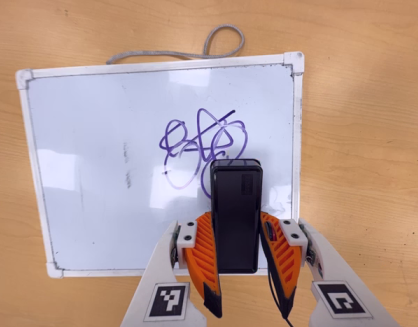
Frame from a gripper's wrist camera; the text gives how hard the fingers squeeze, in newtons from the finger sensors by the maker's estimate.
{"total": 4.2, "left": 2.9, "right": 5.4}